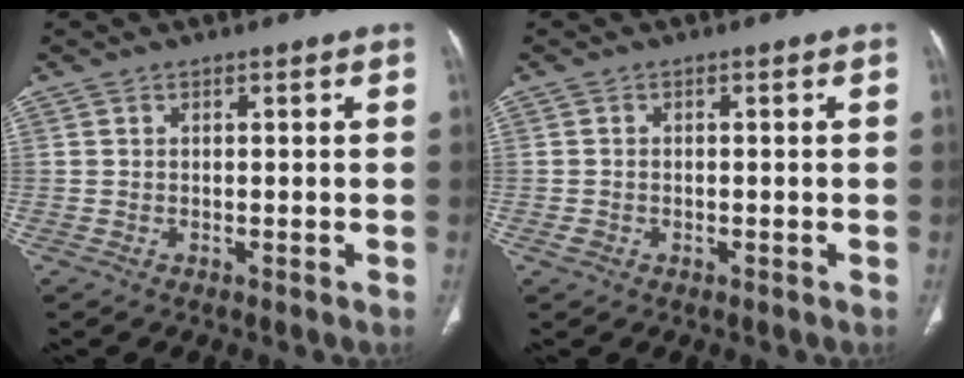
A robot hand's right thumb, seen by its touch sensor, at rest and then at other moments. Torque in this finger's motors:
{"motor_torque": [0.36, -0.04, -0.27, -0.07, -0.01]}